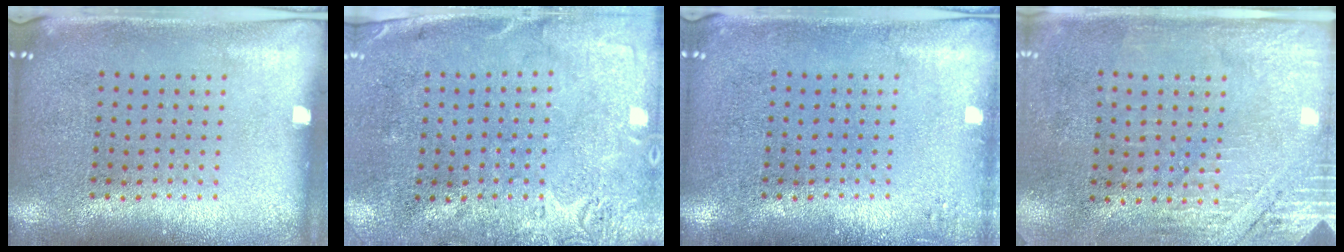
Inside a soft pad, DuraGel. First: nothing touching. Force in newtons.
{"total": 2.8, "press": 2.2, "slide": 1.7}
{"total": 1.0, "press": 1.0, "slide": 0.2}
{"total": 2.7, "press": 2.4, "slide": 1.2}